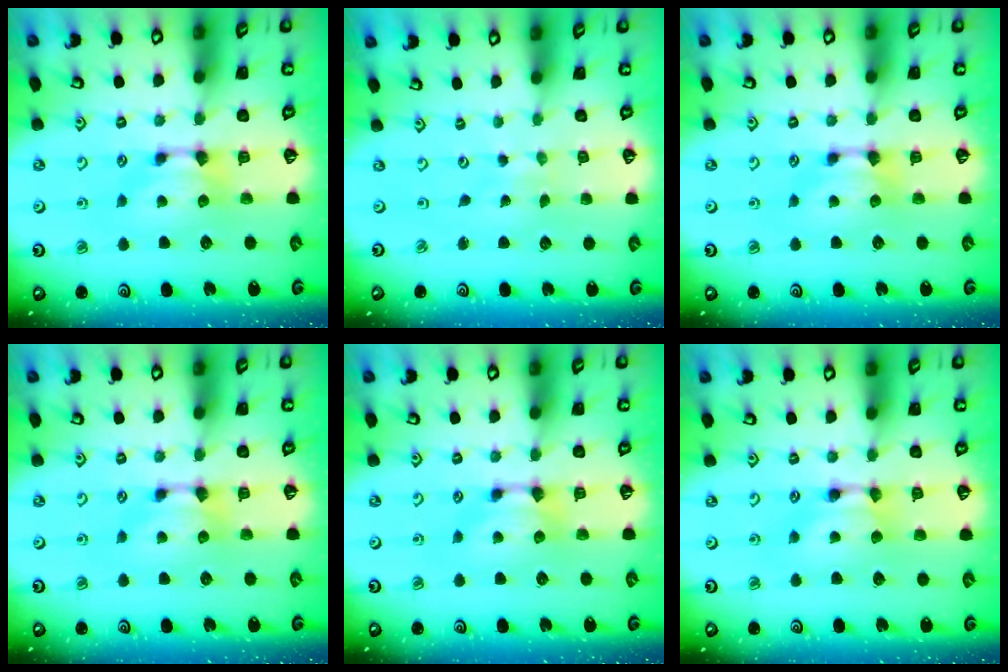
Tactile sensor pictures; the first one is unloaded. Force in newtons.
{"total": 5.5, "press": 5.5, "slide": 0.3}
{"total": 0.0}
{"total": 0.0}
{"total": 0.0}
{"total": 1.7, "press": 1.7, "slide": 0.2}